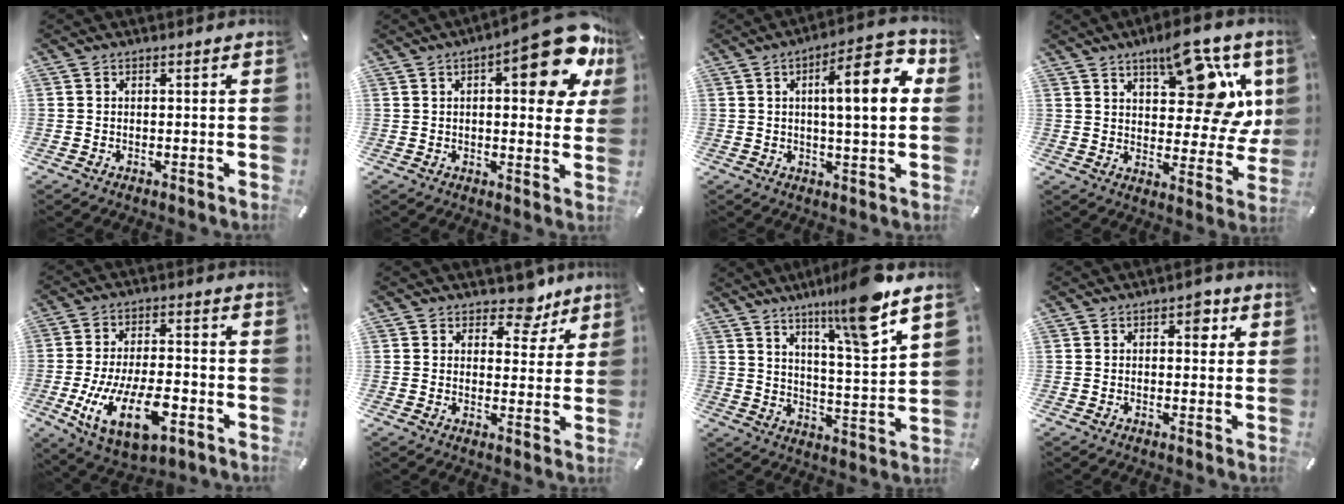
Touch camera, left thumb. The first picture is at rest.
{"total": 17.6, "force": [8.0, 6.0, 14.5], "torque": [-0.182, -0.044, 0.119]}
{"total": 14.3, "force": [4.0, 4.3, 13.1], "torque": [-0.179, -0.008, 0.053]}
{"total": 16.9, "force": [9.7, 7.7, 11.4], "torque": [-0.139, -0.064, 0.161]}
{"total": 16.4, "force": [-5.8, 8.0, 13.1], "torque": [-0.254, 0.006, -0.093]}
{"total": 8.3, "force": [6.4, 4.4, 3.0], "torque": [-0.018, -0.049, 0.108]}
{"total": 14.2, "force": [10.7, 0.9, 9.3], "torque": [-0.152, -0.068, 0.168]}
{"total": 3.3, "force": [1.1, 2.1, 2.3], "torque": [-0.011, -0.008, 0.008]}